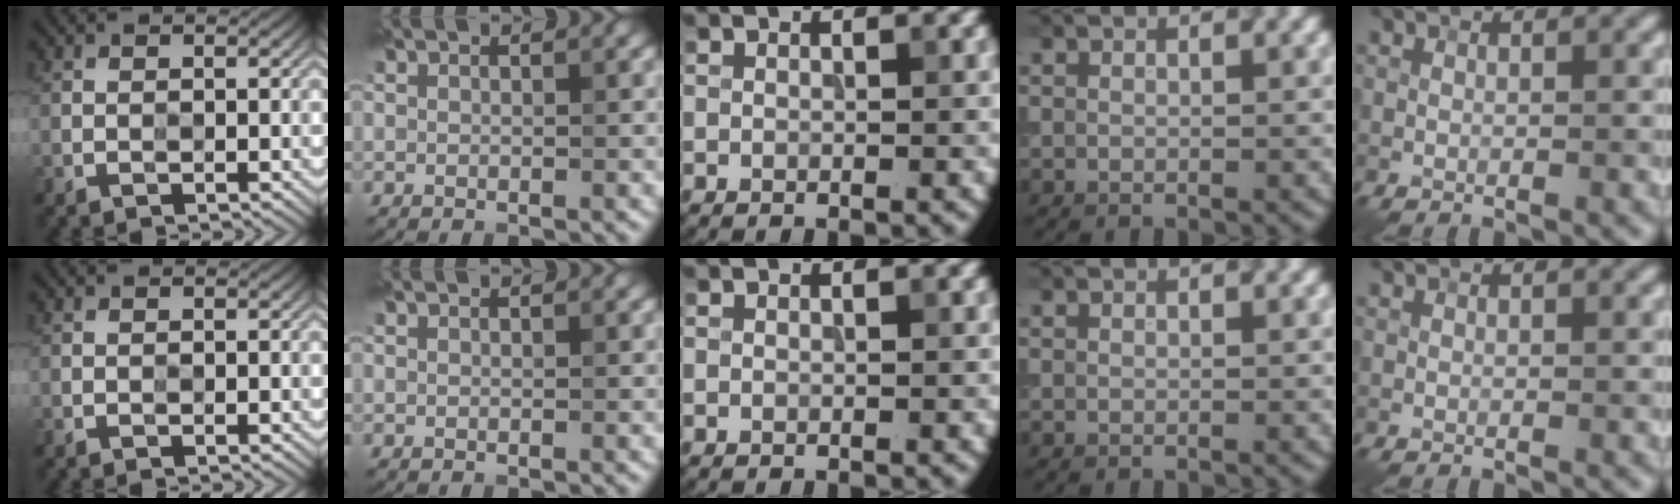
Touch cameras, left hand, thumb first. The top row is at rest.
{}